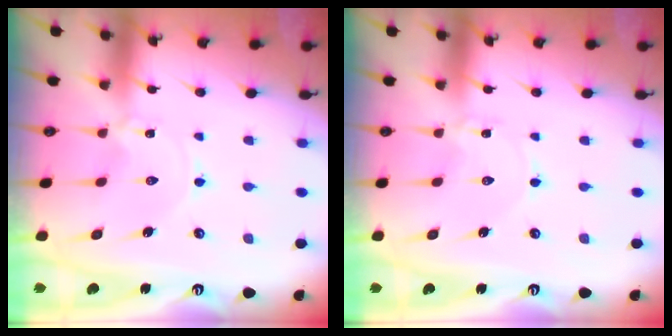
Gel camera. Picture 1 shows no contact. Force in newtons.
{"total": 0.7, "press": 0.7, "slide": 0.0}